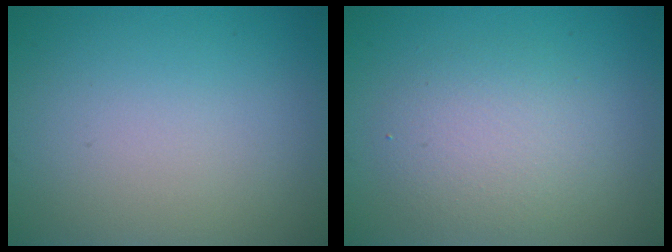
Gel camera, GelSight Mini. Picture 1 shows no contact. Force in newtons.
{"total": 3.4, "press": 3.4, "slide": 0.2}